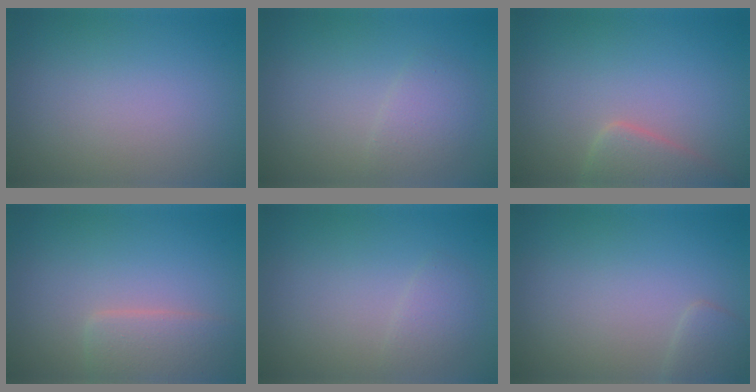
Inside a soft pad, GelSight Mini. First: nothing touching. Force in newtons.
{"total": 2.0, "press": 2.0, "slide": 0.1}
{"total": 2.9, "press": 2.9, "slide": 0.3}
{"total": 2.8, "press": 2.8, "slide": 0.2}
{"total": 1.5, "press": 1.5, "slide": 0.1}
{"total": 1.4, "press": 1.4, "slide": 0.1}